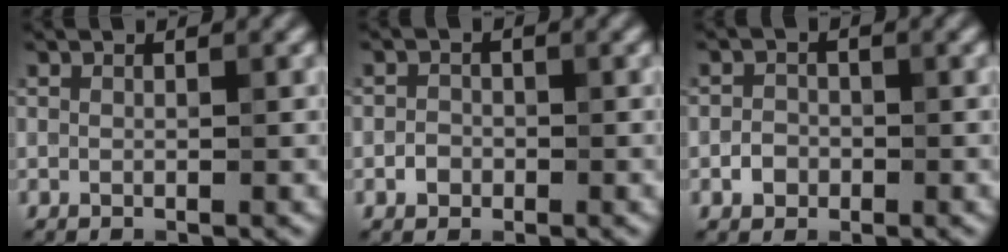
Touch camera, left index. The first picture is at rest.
{"total": 1.2, "force": [-0.5, 1.0, 0.4], "torque": [0.000, 0.000, -0.012]}
{"total": 1.5, "force": [-0.6, 1.3, 0.6], "torque": [-0.003, 0.001, -0.014]}